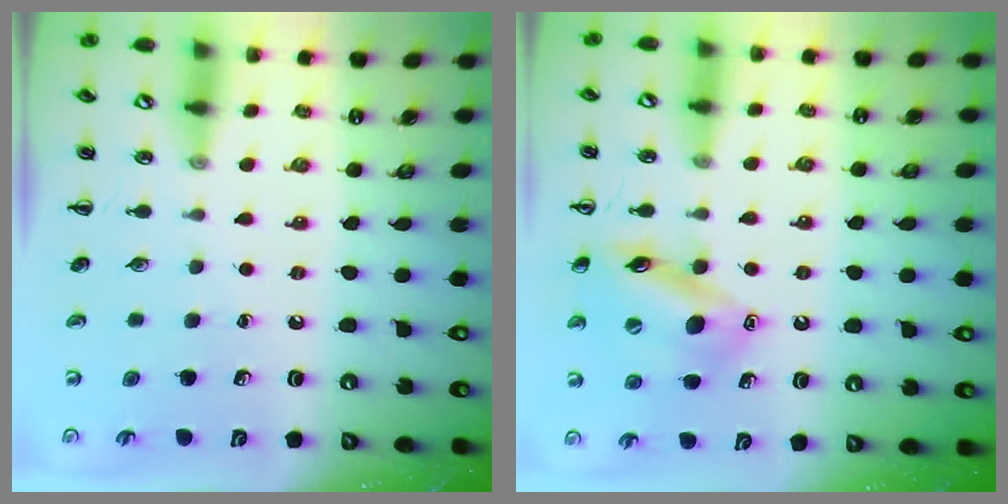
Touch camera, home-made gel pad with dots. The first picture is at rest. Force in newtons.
{"total": 15.1, "press": 14.8, "slide": 2.8}